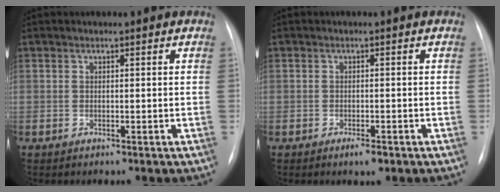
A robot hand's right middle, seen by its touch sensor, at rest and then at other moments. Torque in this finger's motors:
{"motor_torque": [0.29, -0.08, -0.02, 0.00]}